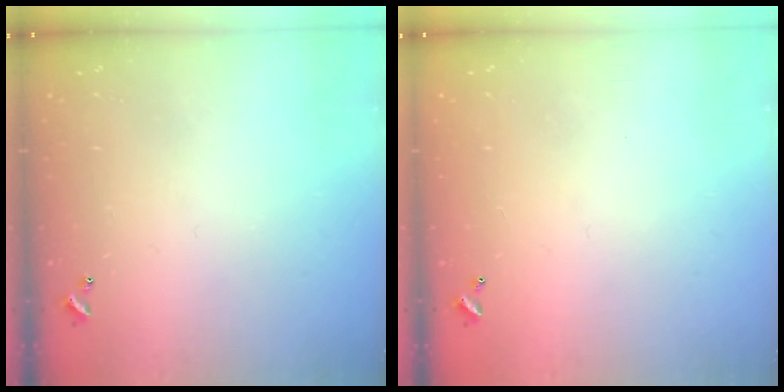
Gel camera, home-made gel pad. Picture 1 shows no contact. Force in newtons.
{"total": 2.9, "press": 2.9, "slide": 0.1}